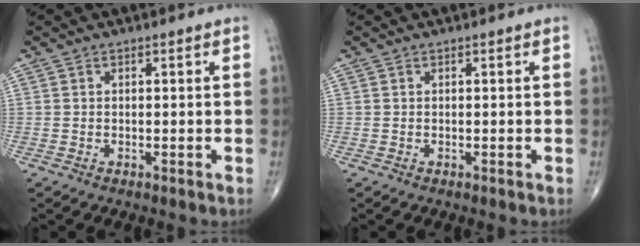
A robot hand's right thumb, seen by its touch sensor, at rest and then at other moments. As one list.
[{"total": 0.0}]